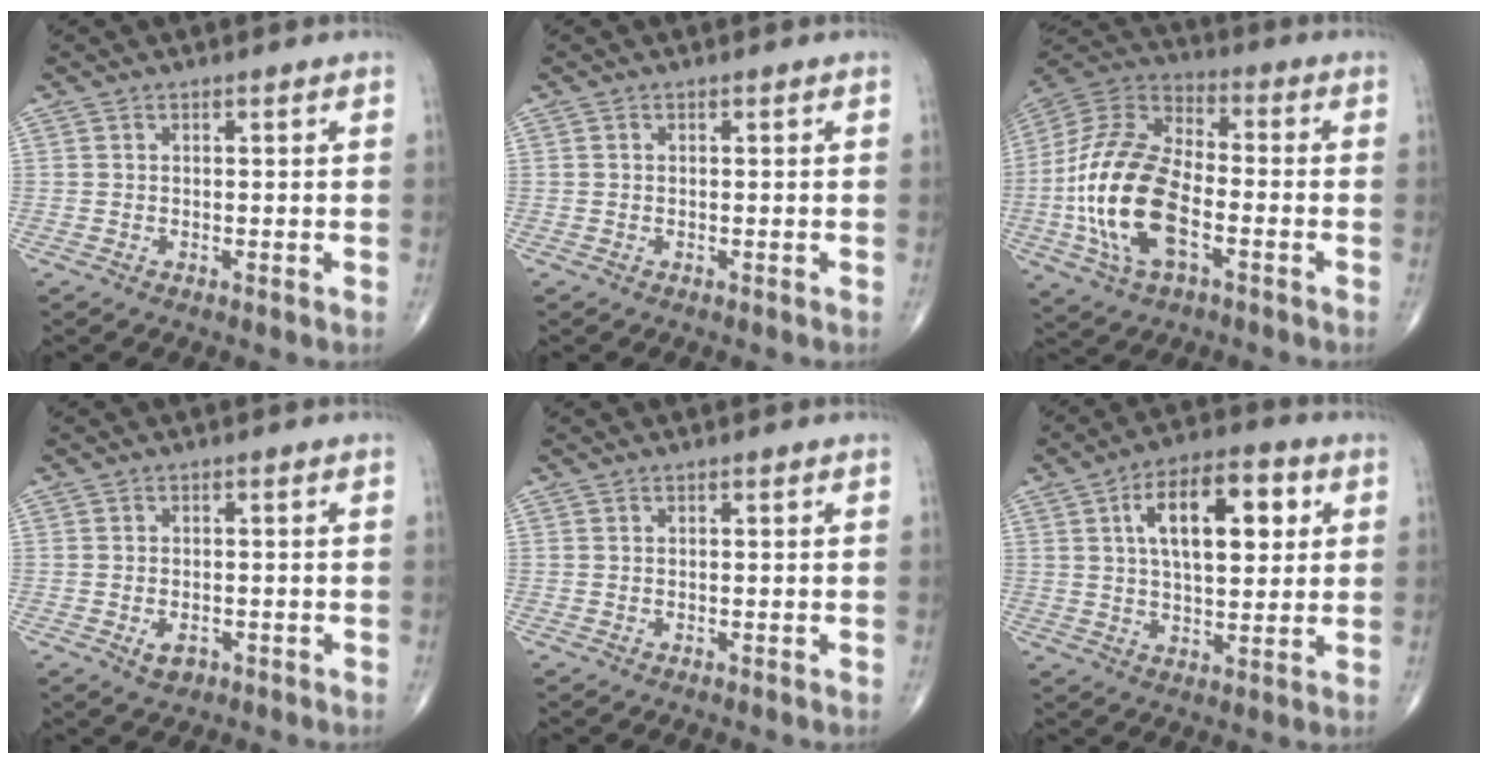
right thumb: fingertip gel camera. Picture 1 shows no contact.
{"total": 0.0}
{"total": 20.2, "force": [-4.6, 10.5, 16.6], "torque": [-0.339, 0.024, -0.087]}
{"total": 2.5, "force": [-1.1, 1.6, 1.6], "torque": [-0.021, 0.002, -0.011]}
{"total": 0.0}
{"total": 14.9, "force": [4.3, 7.2, 12.4], "torque": [-0.173, 0.005, 0.066]}